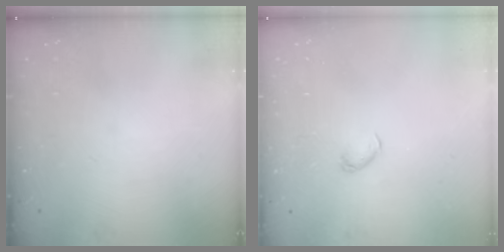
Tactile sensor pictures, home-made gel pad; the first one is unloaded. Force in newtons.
{"total": 3.1, "press": 3.0, "slide": 0.6}